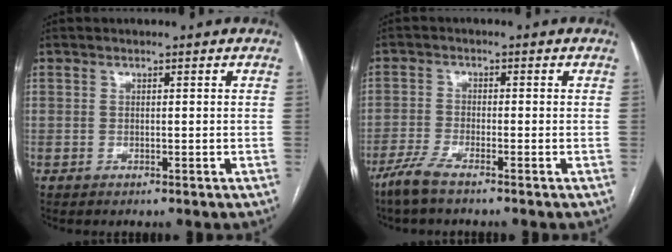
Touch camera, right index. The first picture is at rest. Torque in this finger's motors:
{"motor_torque": [0.21, -0.14, 0.09, 0.02]}